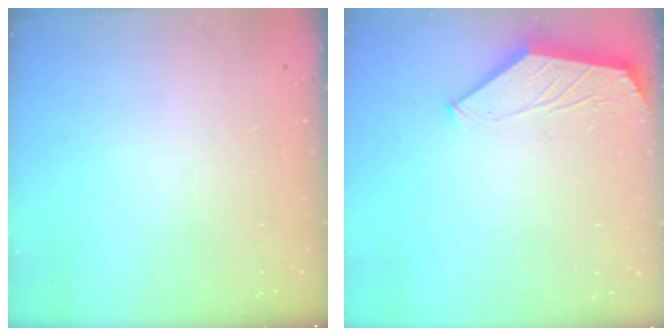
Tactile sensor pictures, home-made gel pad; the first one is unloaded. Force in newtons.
{"total": 1.5, "press": 1.5, "slide": 0.4}